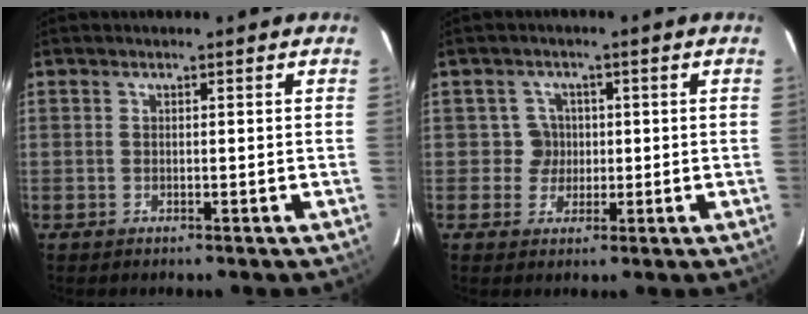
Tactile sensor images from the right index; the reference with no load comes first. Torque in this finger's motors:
{"motor_torque": [0.08, 0.09, -0.02, -0.01]}